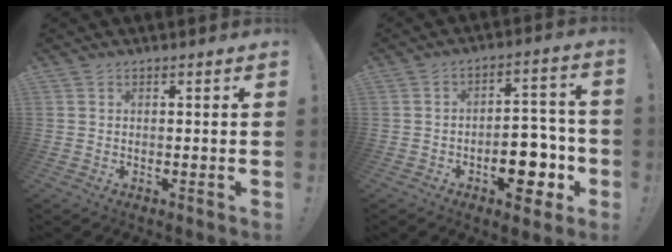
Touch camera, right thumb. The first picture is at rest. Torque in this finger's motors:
{"motor_torque": [1.55, 1.84, 1.11, -0.92, 0.40]}